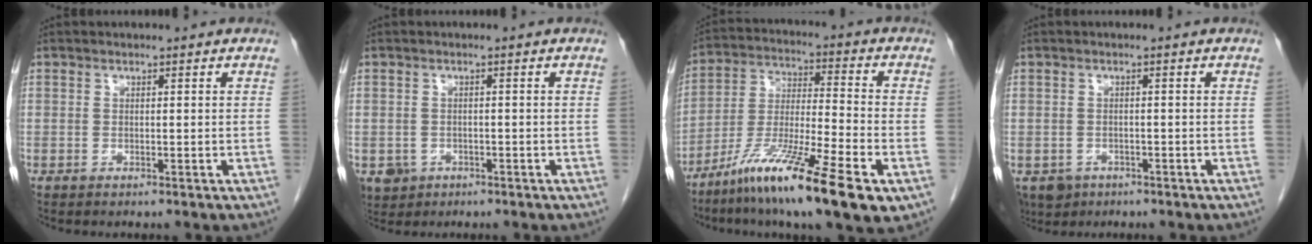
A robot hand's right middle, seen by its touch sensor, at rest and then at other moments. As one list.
[{"total": 4.4, "force": [-2.1, 3.7, 1.0], "torque": [-0.021, 0.001, -0.028]}, {"total": 17.7, "force": [-10.0, 1.4, 14.5], "torque": [-0.260, -0.034, -0.176]}, {"total": 4.3, "force": [-2.6, 3.2, 1.0], "torque": [-0.018, 0.000, -0.038]}]